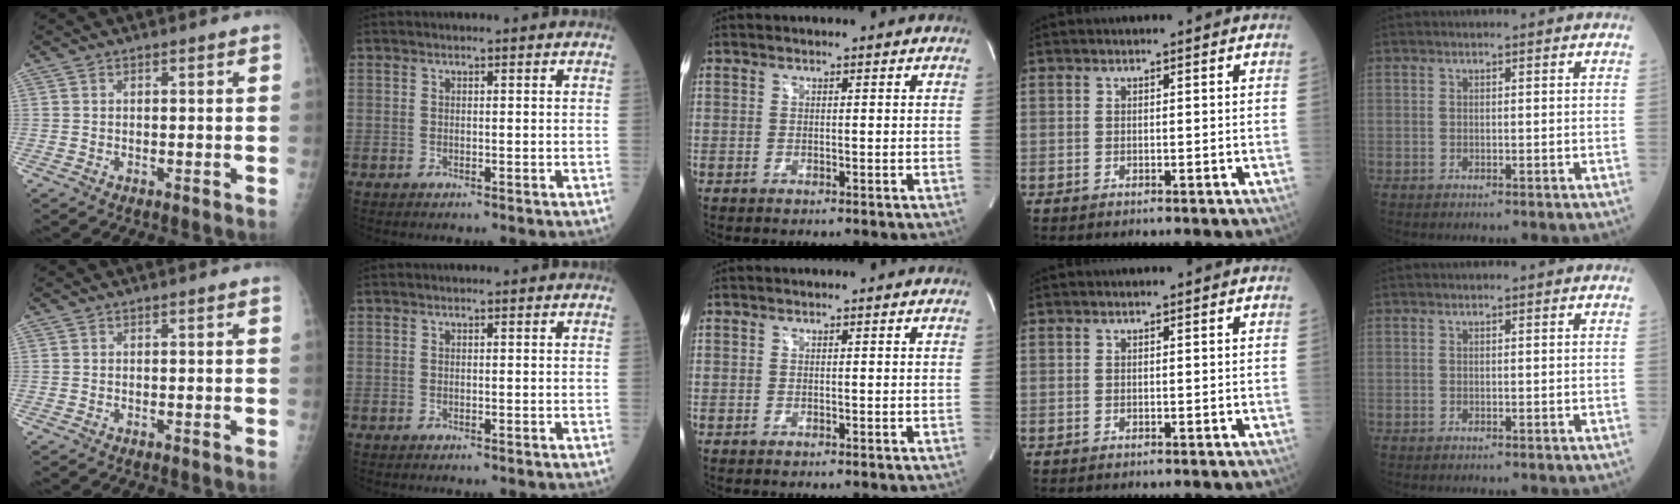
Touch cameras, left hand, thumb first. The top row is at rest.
{}